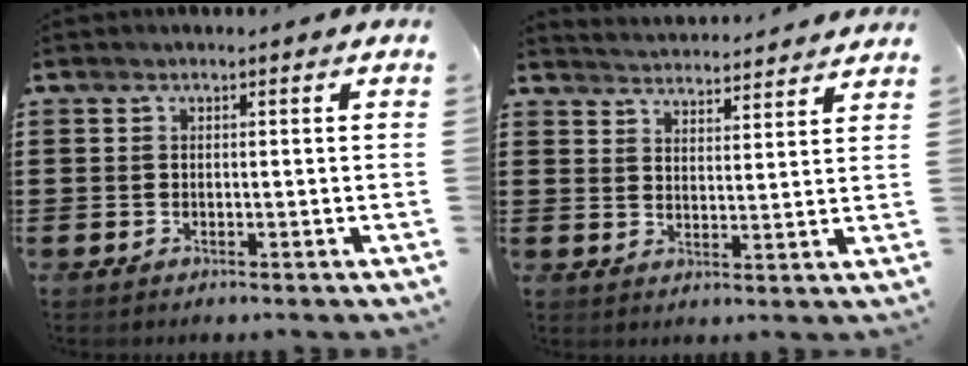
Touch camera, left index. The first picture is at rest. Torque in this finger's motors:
{"motor_torque": [2.14, 0.00, 0.03, 0.00]}